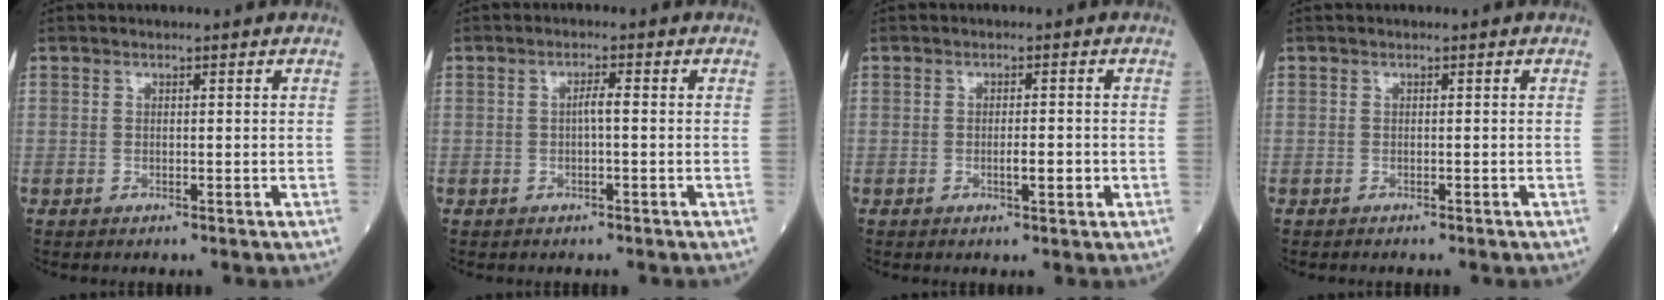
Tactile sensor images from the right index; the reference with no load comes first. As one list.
[{"total": 2.2, "force": [-0.1, 0.6, 2.1], "torque": [-0.043, 0.003, 0.000]}, {"total": 2.9, "force": [-0.7, 0.9, 2.7], "torque": [-0.052, 0.000, -0.007]}, {"total": 1.6, "force": [-1.2, 0.7, 0.7], "torque": [-0.020, -0.003, -0.013]}]